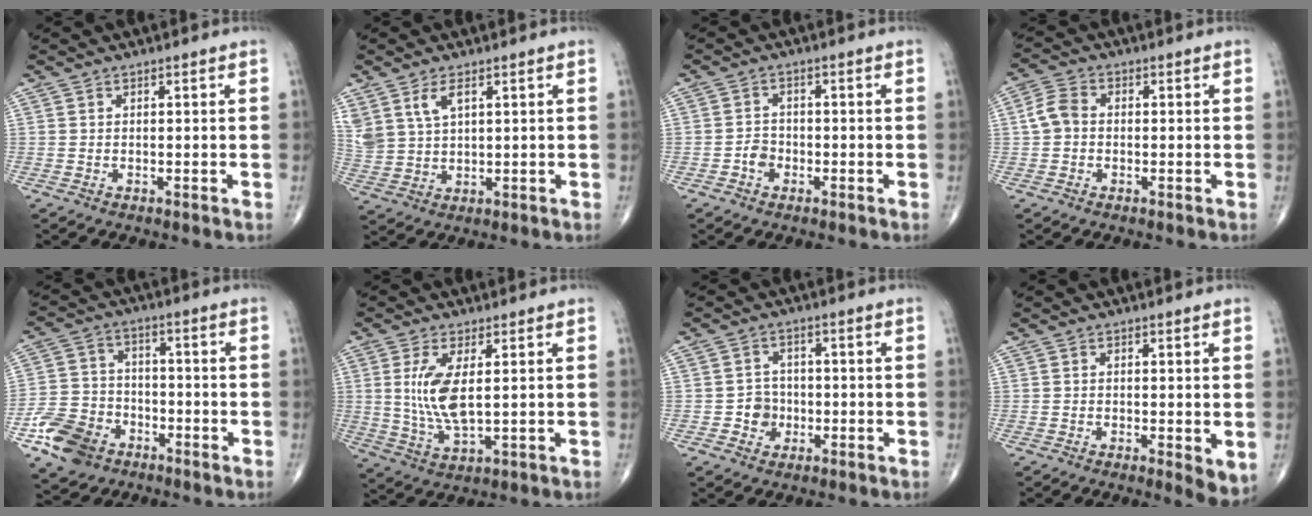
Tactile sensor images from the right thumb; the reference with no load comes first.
{"total": 7.3, "force": [3.7, 3.9, 4.9], "torque": [-0.108, -0.008, 0.084]}
{"total": 2.7, "force": [-1.2, 2.1, 1.2], "torque": [-0.008, 0.011, -0.027]}
{"total": 4.6, "force": [-0.2, 3.5, 2.9], "torque": [-0.054, 0.015, -0.012]}
{"total": 11.3, "force": [-6.0, 8.2, 4.9], "torque": [-0.075, 0.031, -0.113]}
{"total": 8.7, "force": [1.5, 3.1, 8.0], "torque": [-0.177, -0.019, 0.036]}
{"total": 4.1, "force": [-1.1, 3.7, 1.2], "torque": [0.007, 0.011, -0.023]}
{"total": 3.9, "force": [-0.4, 1.2, 3.7], "torque": [-0.053, -0.014, -0.008]}